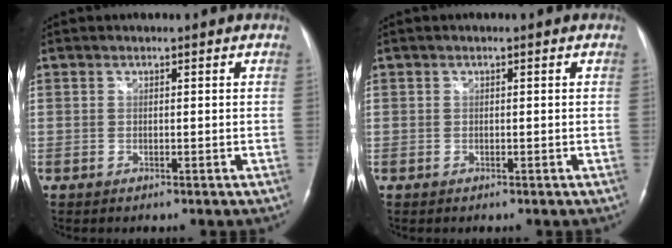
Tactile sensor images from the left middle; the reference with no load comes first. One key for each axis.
{"total": 0.0}